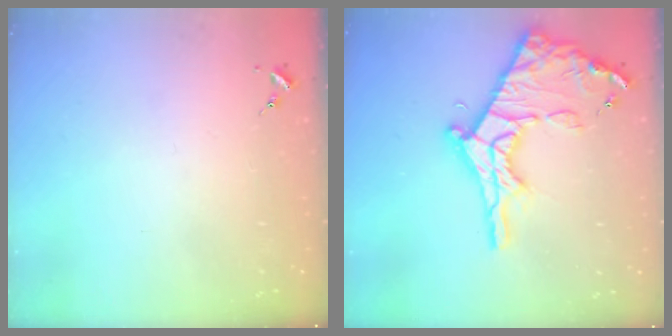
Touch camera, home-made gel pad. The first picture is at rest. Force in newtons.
{"total": 21.0, "press": 20.9, "slide": 1.8}